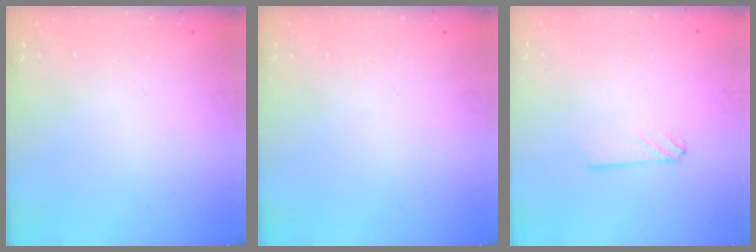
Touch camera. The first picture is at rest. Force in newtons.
{"total": 0.0}
{"total": 2.2, "press": 2.2, "slide": 0.3}